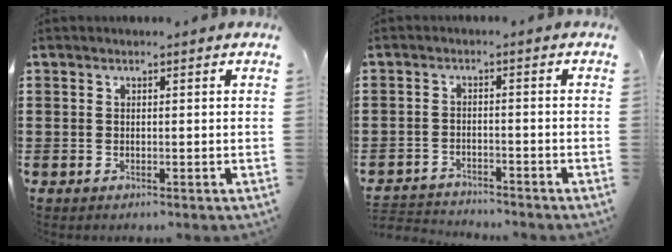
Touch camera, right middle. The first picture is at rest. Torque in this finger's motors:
{"motor_torque": [0.11, -0.01, -0.04, -0.01]}